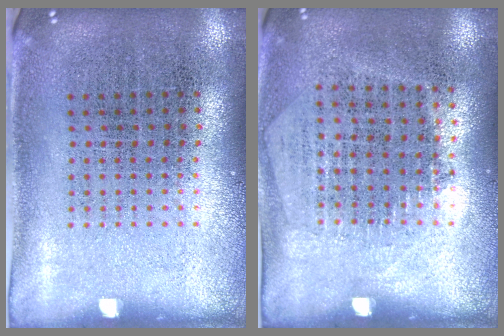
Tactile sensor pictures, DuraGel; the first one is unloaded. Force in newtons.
{"total": 1.2, "press": 1.1, "slide": 0.5}